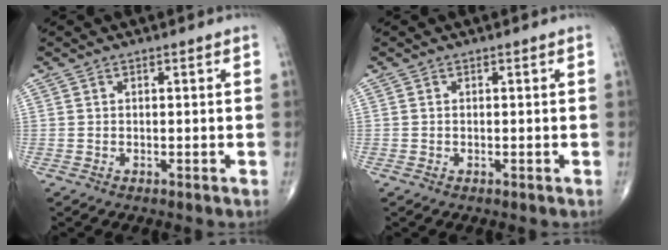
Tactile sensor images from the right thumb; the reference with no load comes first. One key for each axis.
{"total": 0.0}